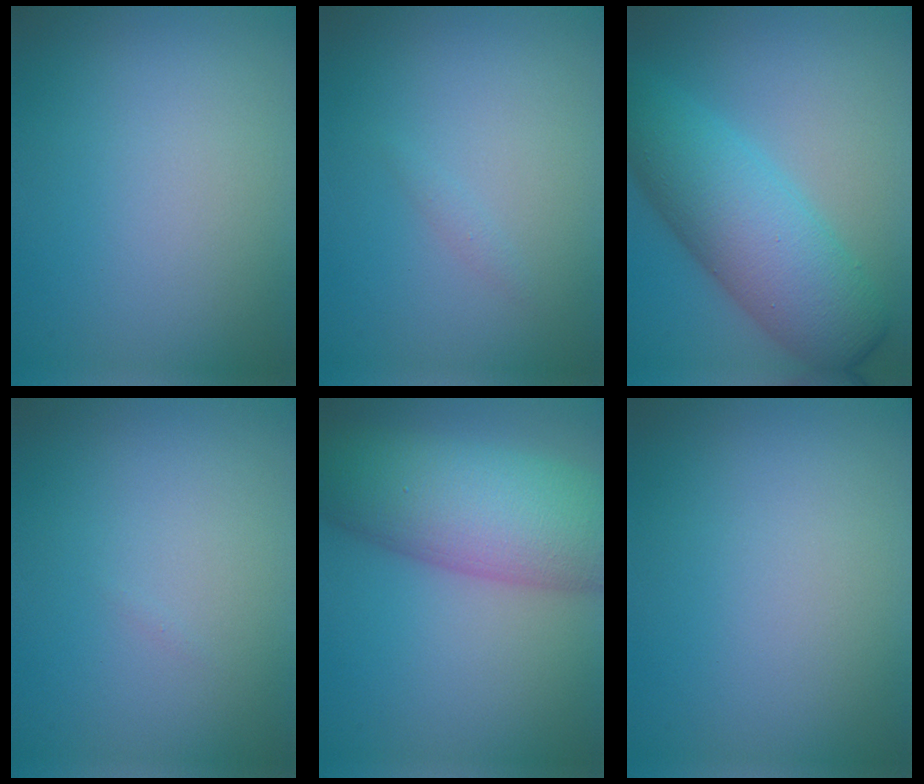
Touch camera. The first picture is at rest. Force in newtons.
{"total": 0.5, "press": 0.5, "slide": 0.0}
{"total": 8.4, "press": 8.4, "slide": 0.1}
{"total": 0.0}
{"total": 11.0, "press": 11.0, "slide": 0.3}
{"total": 0.0}